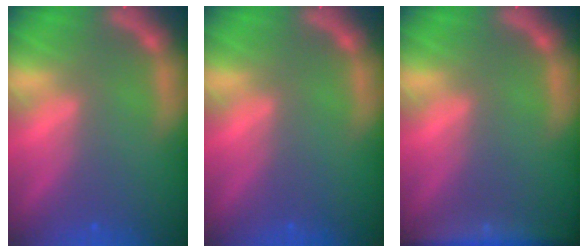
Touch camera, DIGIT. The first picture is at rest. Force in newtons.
{"total": 0.0}
{"total": 5.5}